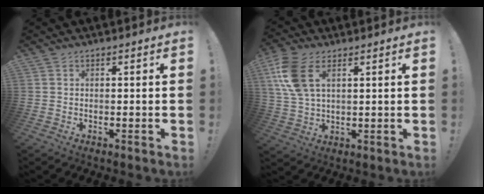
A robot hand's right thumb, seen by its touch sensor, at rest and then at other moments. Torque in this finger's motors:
{"motor_torque": [0.70, 0.71, 0.35, -0.10, 0.23]}